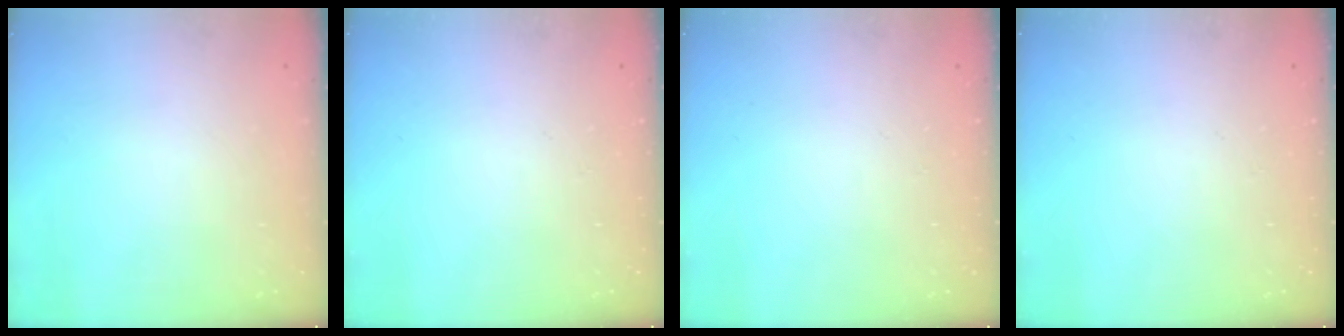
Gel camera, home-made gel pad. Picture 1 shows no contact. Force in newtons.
{"total": 0.0}
{"total": 0.0}
{"total": 0.0}